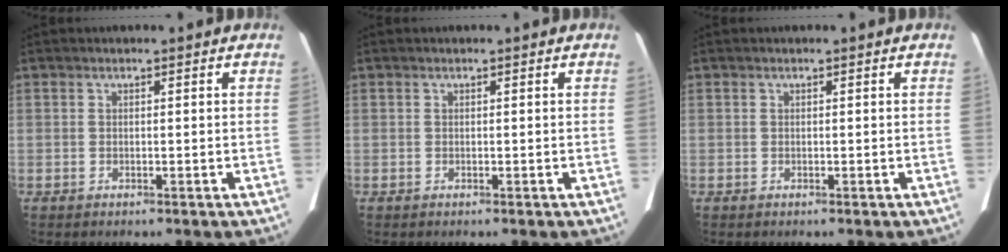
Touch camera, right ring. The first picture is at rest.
{"total": 0.0}
{"total": 0.0}